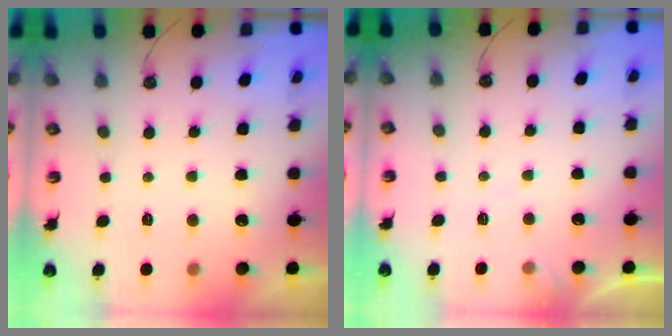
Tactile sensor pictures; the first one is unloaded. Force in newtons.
{"total": 3.9, "press": 3.8, "slide": 0.6}